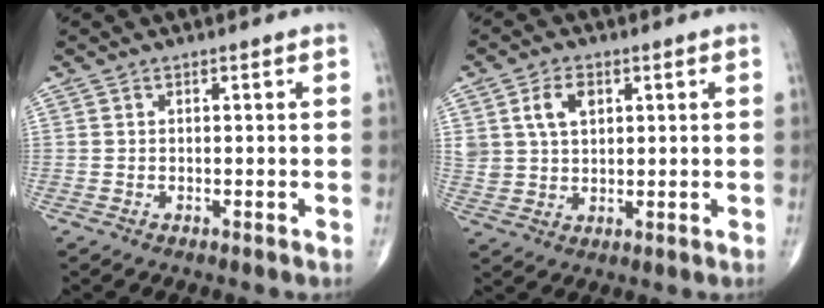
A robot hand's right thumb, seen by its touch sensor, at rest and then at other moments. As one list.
[{"total": 6.7, "force": [2.5, 4.4, 4.3], "torque": [-0.071, -0.006, 0.049]}]